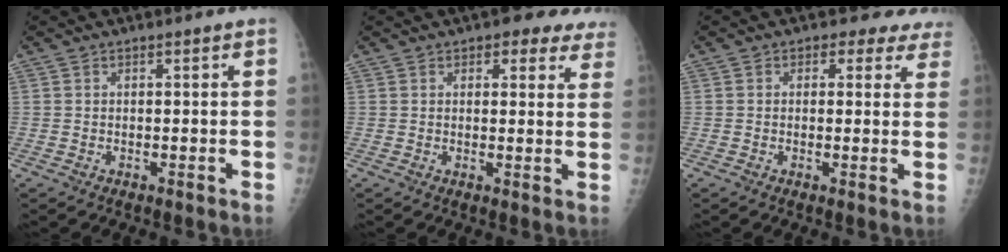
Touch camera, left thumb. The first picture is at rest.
{"total": 9.3, "force": [6.9, 3.7, 5.0], "torque": [-0.013, -0.021, 0.070]}
{"total": 5.6, "force": [4.6, 3.2, 0.7], "torque": [0.031, -0.017, 0.032]}